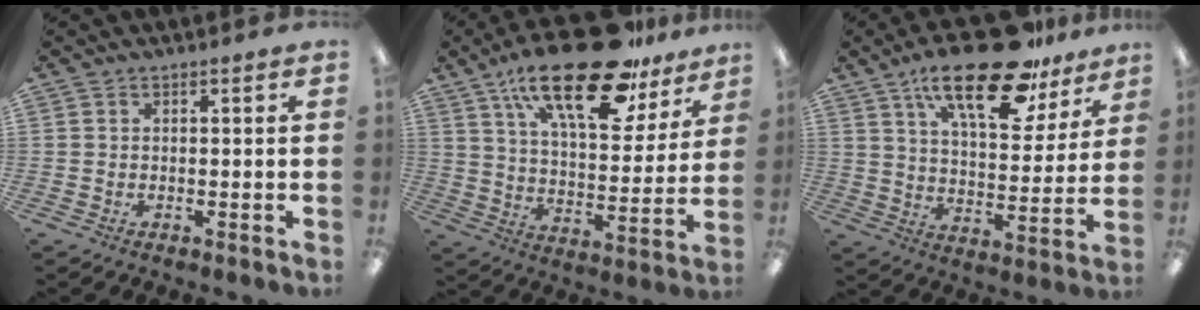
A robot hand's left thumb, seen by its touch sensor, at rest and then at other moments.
{"total": 25.2, "force": [16.8, 9.9, 16.1], "torque": [-0.254, -0.091, 0.280]}
{"total": 22.4, "force": [15.1, 8.7, 14.1], "torque": [-0.218, -0.081, 0.251]}